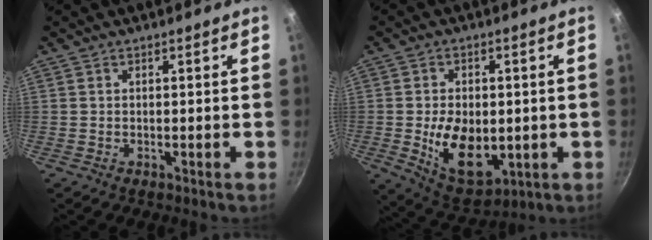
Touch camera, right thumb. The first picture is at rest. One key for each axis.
{"total": 13.2, "fx": -1.5, "fy": 8.5, "fz": 10.0, "tx": -0.138, "ty": -0.016, "tz": -0.008}